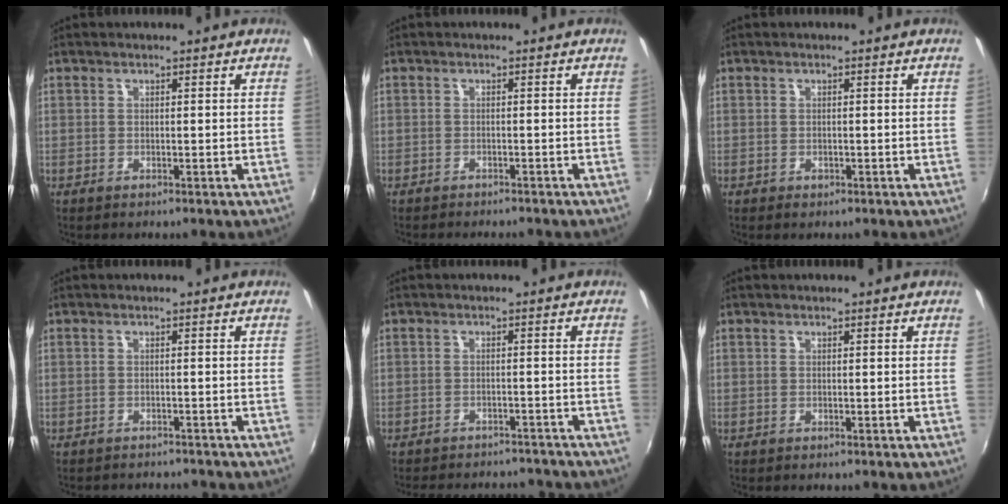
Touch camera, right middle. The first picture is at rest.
{"total": 2.3, "force": [-2.1, 0.7, 0.5], "torque": [-0.018, -0.008, -0.035]}
{"total": 0.7, "force": [-0.4, 0.6, 0.2], "torque": [-0.001, -0.004, -0.006]}
{"total": 3.9, "force": [-3.6, 1.1, 0.9], "torque": [-0.025, -0.012, -0.053]}
{"total": 12.2, "force": [-10.8, 4.1, 4.0], "torque": [-0.093, -0.004, -0.139]}
{"total": 0.0}